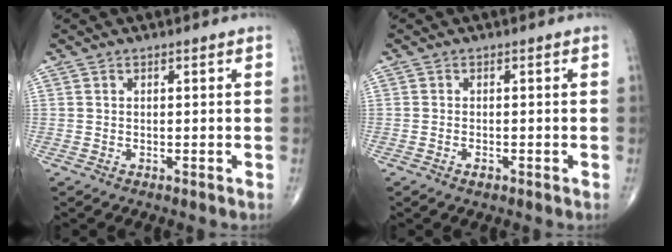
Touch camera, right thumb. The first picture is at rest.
{"total": 1.3, "force": [-0.8, 0.6, 0.8], "torque": [-0.016, 0.002, -0.013]}